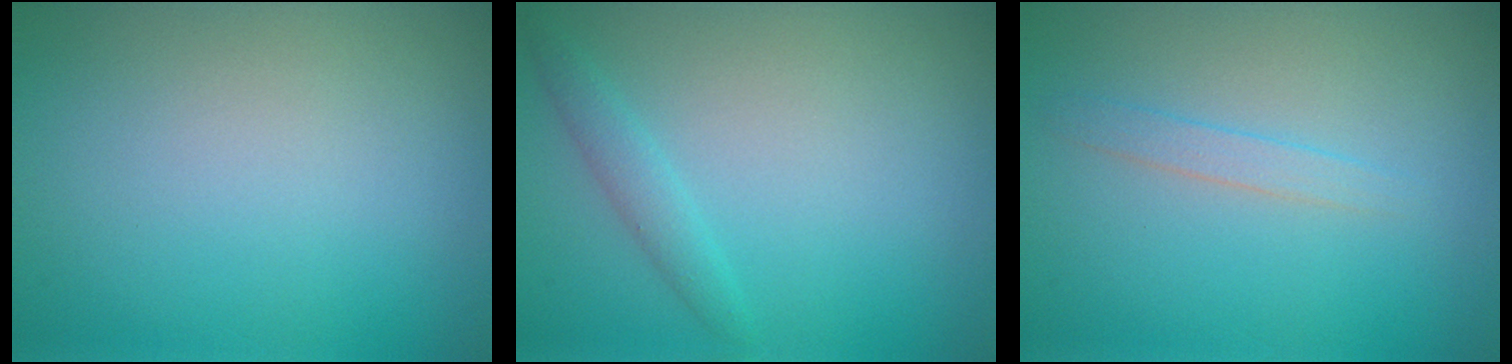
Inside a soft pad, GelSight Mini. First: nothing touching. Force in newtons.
{"total": 1.5, "press": 1.5, "slide": 0.1}
{"total": 1.2, "press": 1.2, "slide": 0.0}